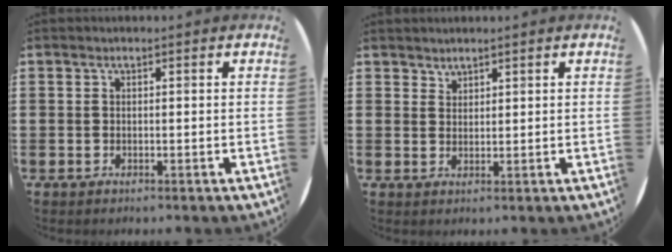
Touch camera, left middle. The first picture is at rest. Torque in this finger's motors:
{"motor_torque": [-0.30, 0.13, 0.02, -0.01]}